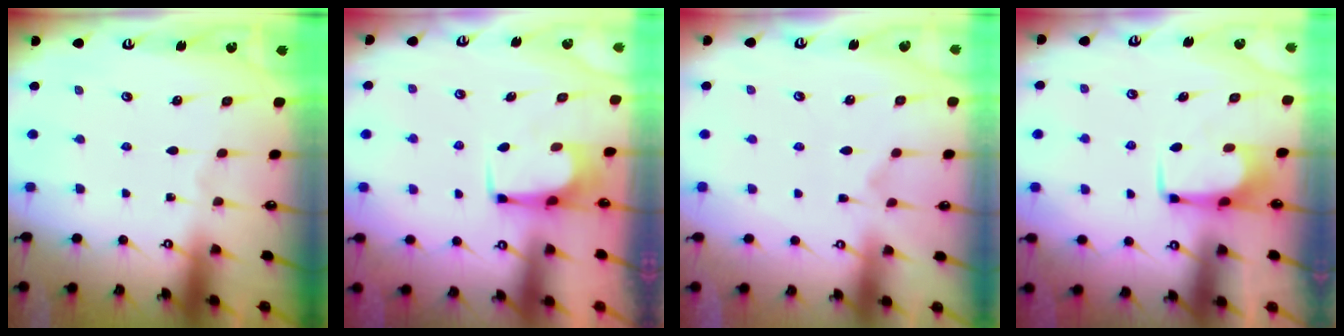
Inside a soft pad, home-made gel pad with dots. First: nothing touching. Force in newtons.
{"total": 4.0, "press": 4.0, "slide": 0.3}
{"total": 2.3, "press": 2.0, "slide": 1.1}
{"total": 1.6, "press": 1.5, "slide": 0.5}